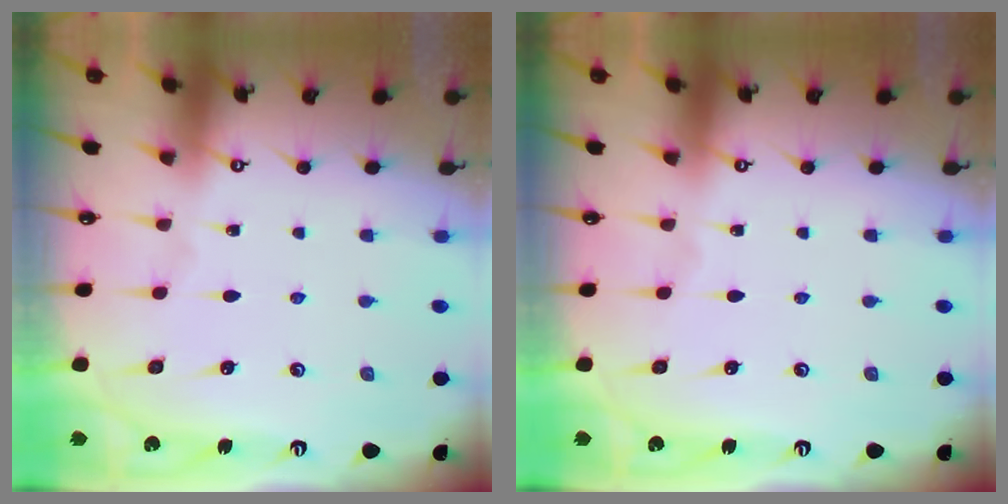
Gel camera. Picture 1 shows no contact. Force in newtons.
{"total": 0.0}